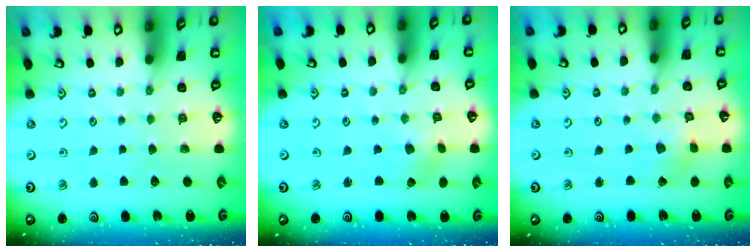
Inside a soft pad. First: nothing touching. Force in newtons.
{"total": 2.9, "press": 2.9, "slide": 0.4}
{"total": 2.2, "press": 2.2, "slide": 0.2}